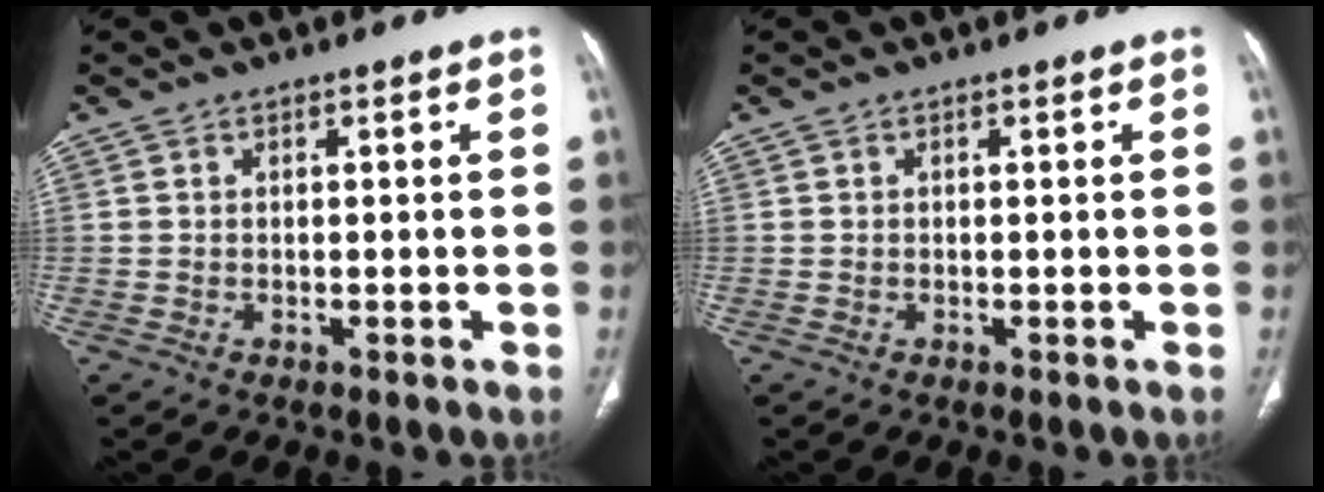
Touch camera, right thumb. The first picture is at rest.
{"total": 0.0}